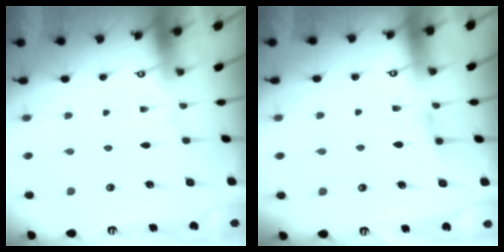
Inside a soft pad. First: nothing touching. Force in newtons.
{"total": 2.8, "press": 2.7, "slide": 0.6}